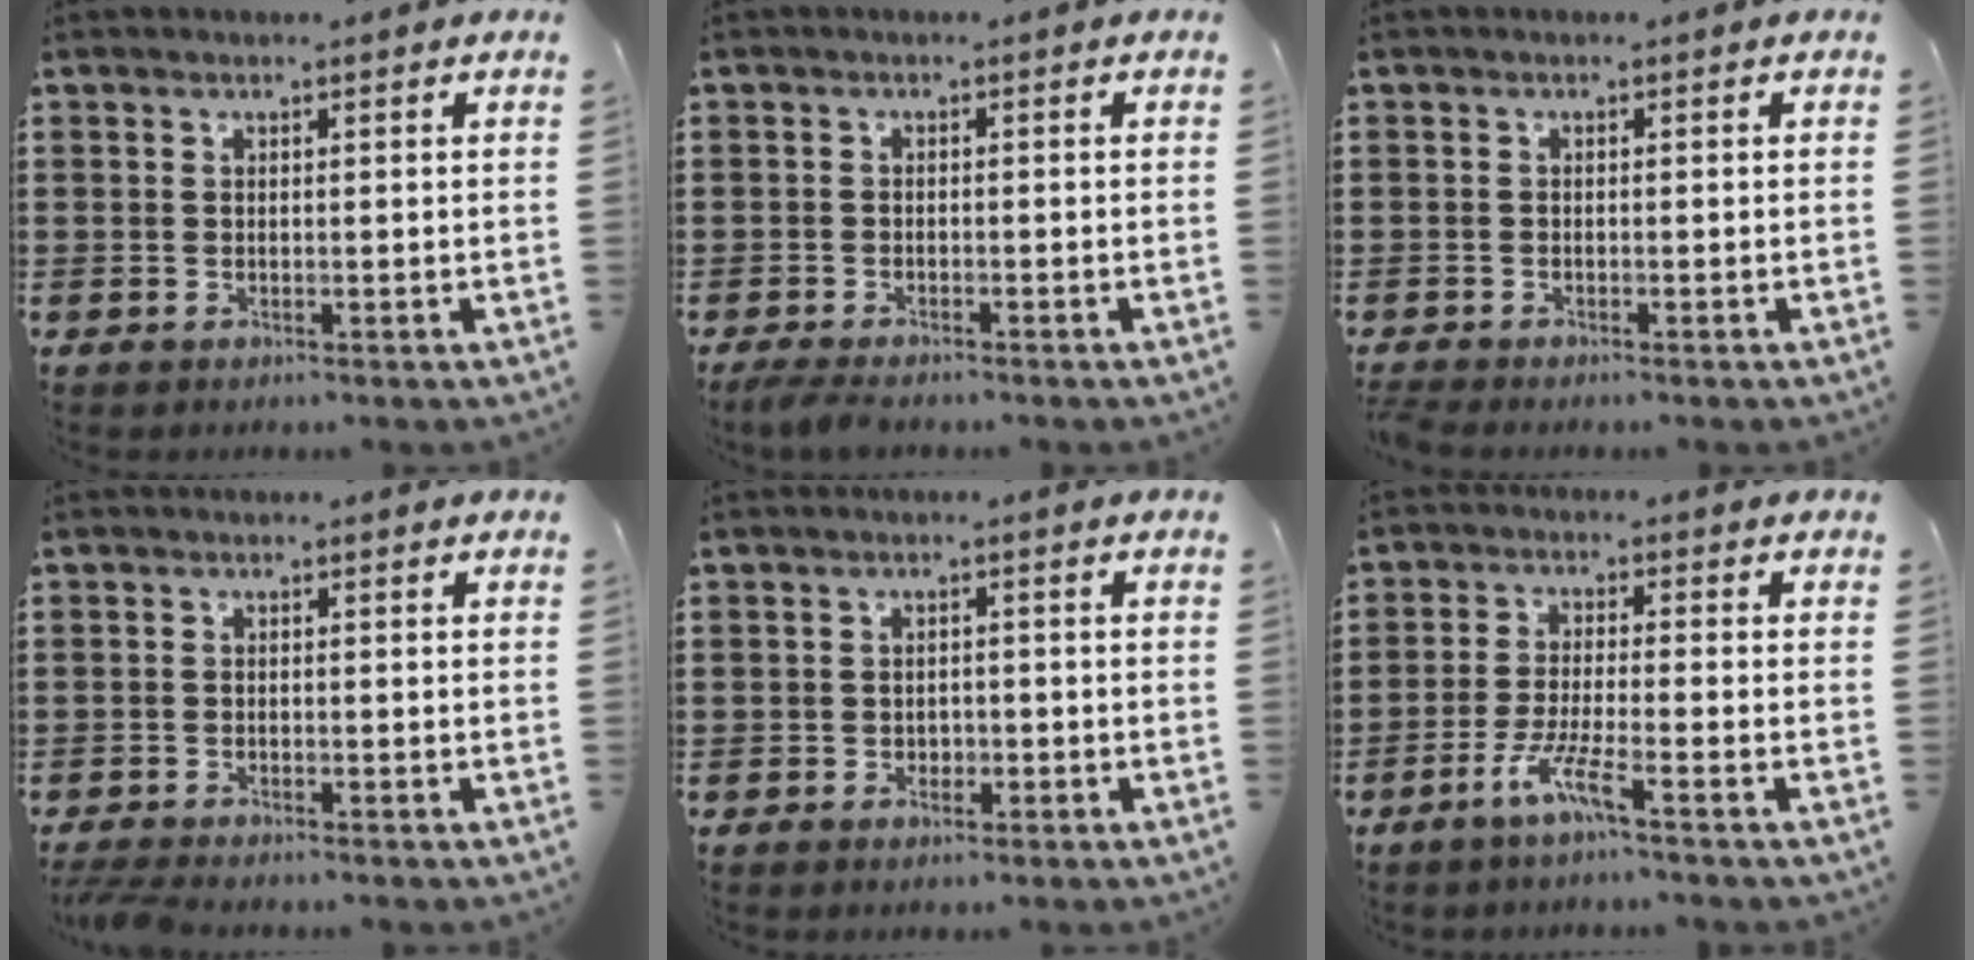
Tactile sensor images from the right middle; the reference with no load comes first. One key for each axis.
{"total": 1.8, "fx": -1.6, "fy": 0.2, "fz": 0.7, "tx": -0.021, "ty": -0.001, "tz": -0.033}
{"total": 0.6, "fx": -0.6, "fy": 0.0, "fz": 0.1, "tx": -0.004, "ty": -0.005, "tz": -0.011}
{"total": 1.5, "fx": -1.4, "fy": 0.1, "fz": 0.4, "tx": -0.010, "ty": 0.000, "tz": -0.027}
{"total": 1.5, "fx": -1.0, "fy": 1.0, "fz": 0.4, "tx": -0.013, "ty": 0.001, "tz": -0.023}
{"total": 5.7, "fx": -3.8, "fy": 0.5, "fz": 4.2, "tx": -0.088, "ty": -0.007, "tz": -0.071}